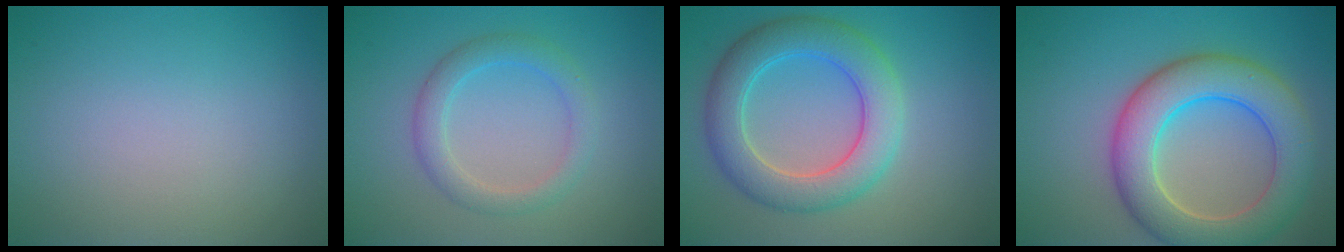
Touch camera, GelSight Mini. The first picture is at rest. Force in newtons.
{"total": 2.9, "press": 2.9, "slide": 0.3}
{"total": 6.2, "press": 6.2, "slide": 0.3}
{"total": 8.1, "press": 8.0, "slide": 0.7}